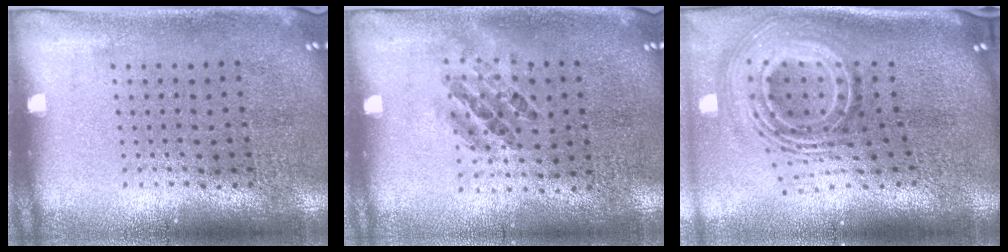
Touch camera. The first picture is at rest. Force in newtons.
{"total": 0.9, "press": 0.8, "slide": 0.5}
{"total": 3.2, "press": 2.0, "slide": 2.5}